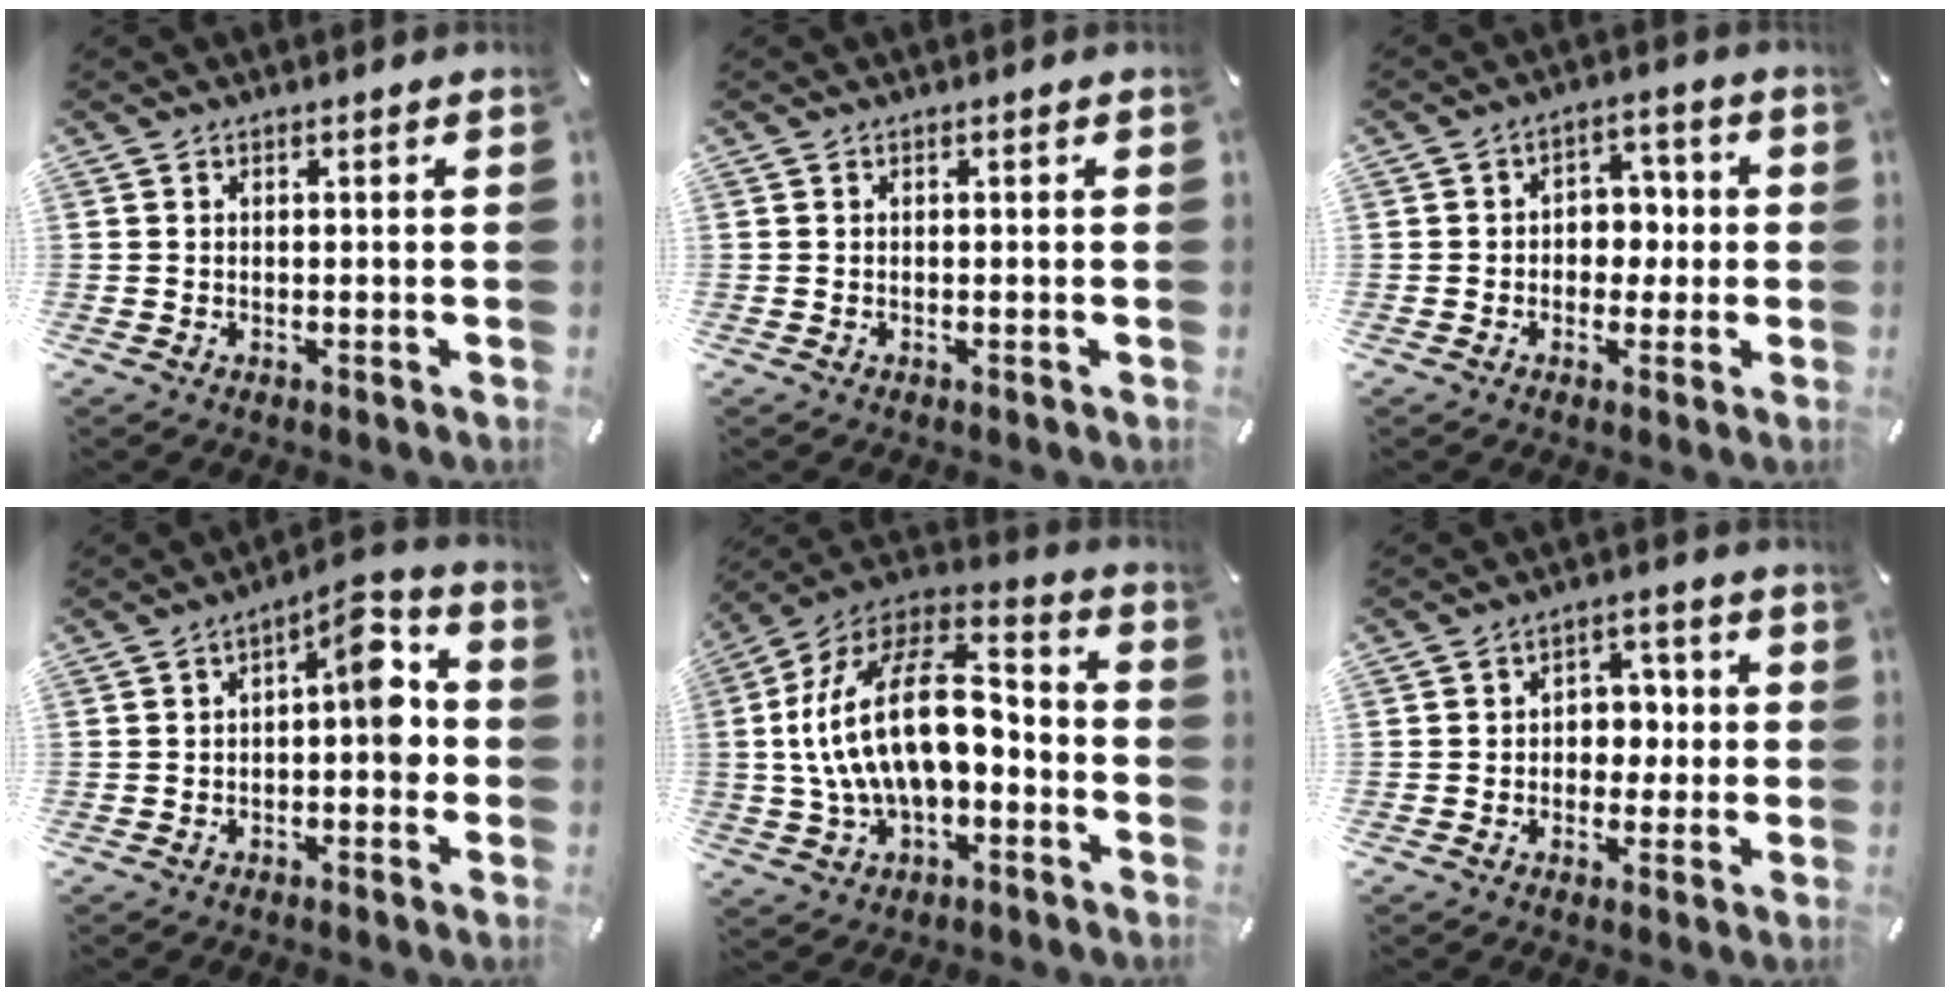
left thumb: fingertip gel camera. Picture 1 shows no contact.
{"total": 0.0}
{"total": 5.6, "force": [-1.0, 4.7, 2.9], "torque": [-0.035, 0.012, -0.023]}
{"total": 9.2, "force": [-0.1, 4.5, 8.0], "torque": [-0.099, -0.005, -0.012]}
{"total": 22.5, "force": [-0.2, 13.6, 18.0], "torque": [-0.352, 0.023, -0.001]}
{"total": 5.5, "force": [-1.0, 4.6, 2.7], "torque": [-0.032, 0.010, -0.023]}